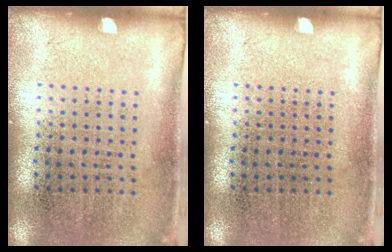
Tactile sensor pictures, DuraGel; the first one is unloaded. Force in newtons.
{"total": 0.0}